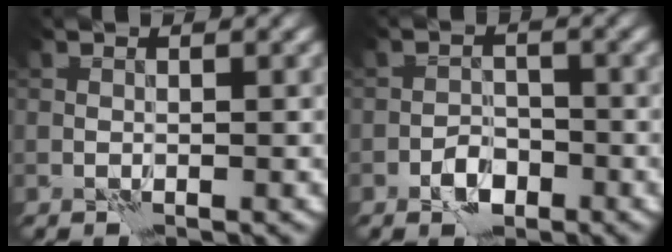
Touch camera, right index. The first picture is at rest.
{"total": 2.6, "force": [-1.6, 1.5, 1.4], "torque": [-0.020, 0.007, -0.033]}